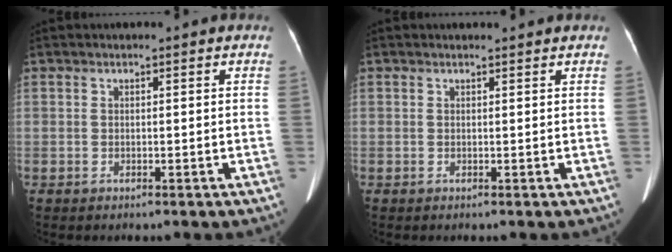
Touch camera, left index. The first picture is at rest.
{"total": 1.2, "force": [1.2, 0.3, 0.1], "torque": [-0.014, 0.012, 0.013]}